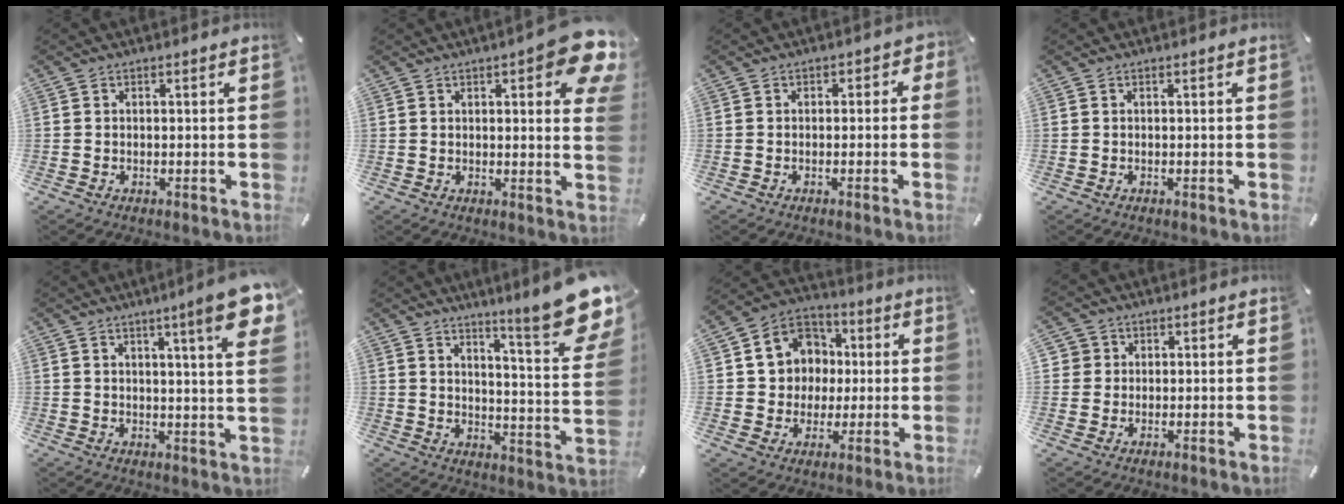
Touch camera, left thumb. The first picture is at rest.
{"total": 11.0, "force": [5.4, 3.1, 9.1], "torque": [-0.113, -0.034, 0.089]}
{"total": 2.1, "force": [-1.1, 1.5, 1.0], "torque": [-0.010, 0.008, -0.026]}
{"total": 0.0}
{"total": 11.6, "force": [6.0, 1.1, 9.9], "torque": [-0.147, -0.034, 0.092]}
{"total": 16.0, "force": [11.3, 2.3, 11.1], "torque": [-0.161, -0.104, 0.182]}
{"total": 11.5, "force": [0.4, 11.1, 3.1], "torque": [-0.061, 0.010, 0.015]}
{"total": 3.8, "force": [1.1, 3.6, 0.3], "torque": [0.001, 0.003, 0.018]}